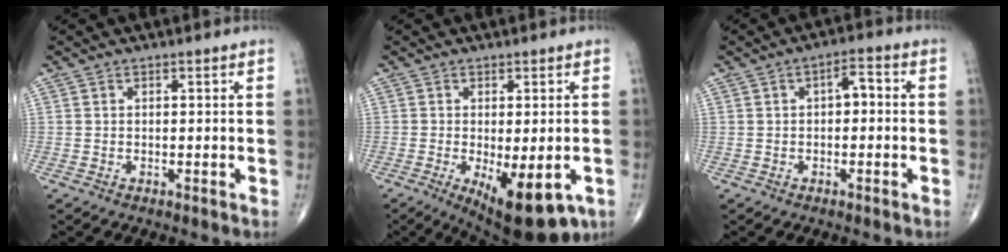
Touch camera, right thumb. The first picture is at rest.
{"total": 12.6, "force": [-4.7, 4.8, 10.6], "torque": [-0.143, -0.014, -0.054]}
{"total": 3.8, "force": [0.1, 1.9, 3.2], "torque": [-0.040, 0.014, -0.007]}